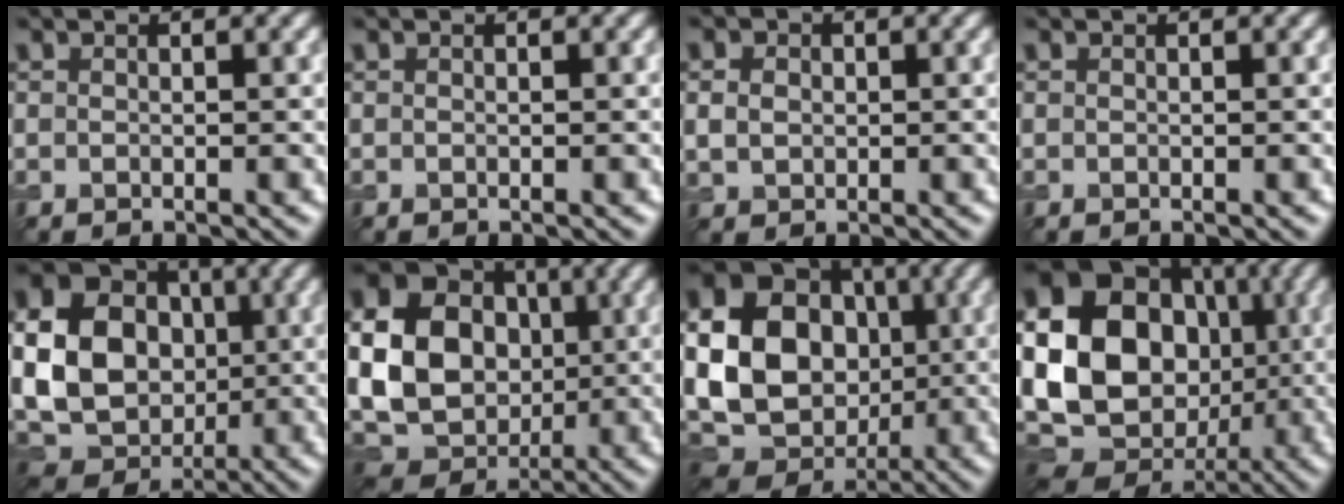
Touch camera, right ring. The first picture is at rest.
{"total": 0.0}
{"total": 2.0, "force": [0.2, 1.7, 1.1], "torque": [-0.023, 0.000, 0.002]}
{"total": 0.0}
{"total": 14.1, "force": [0.2, 11.4, 8.2], "torque": [-0.171, 0.001, -0.001]}
{"total": 16.3, "force": [0.4, 13.7, 8.8], "torque": [-0.193, 0.005, -0.010]}
{"total": 17.4, "force": [0.0, 14.6, 9.5], "torque": [-0.206, 0.004, -0.010]}
{"total": 24.4, "force": [-0.3, 21.0, 12.5], "torque": [-0.269, 0.012, -0.045]}